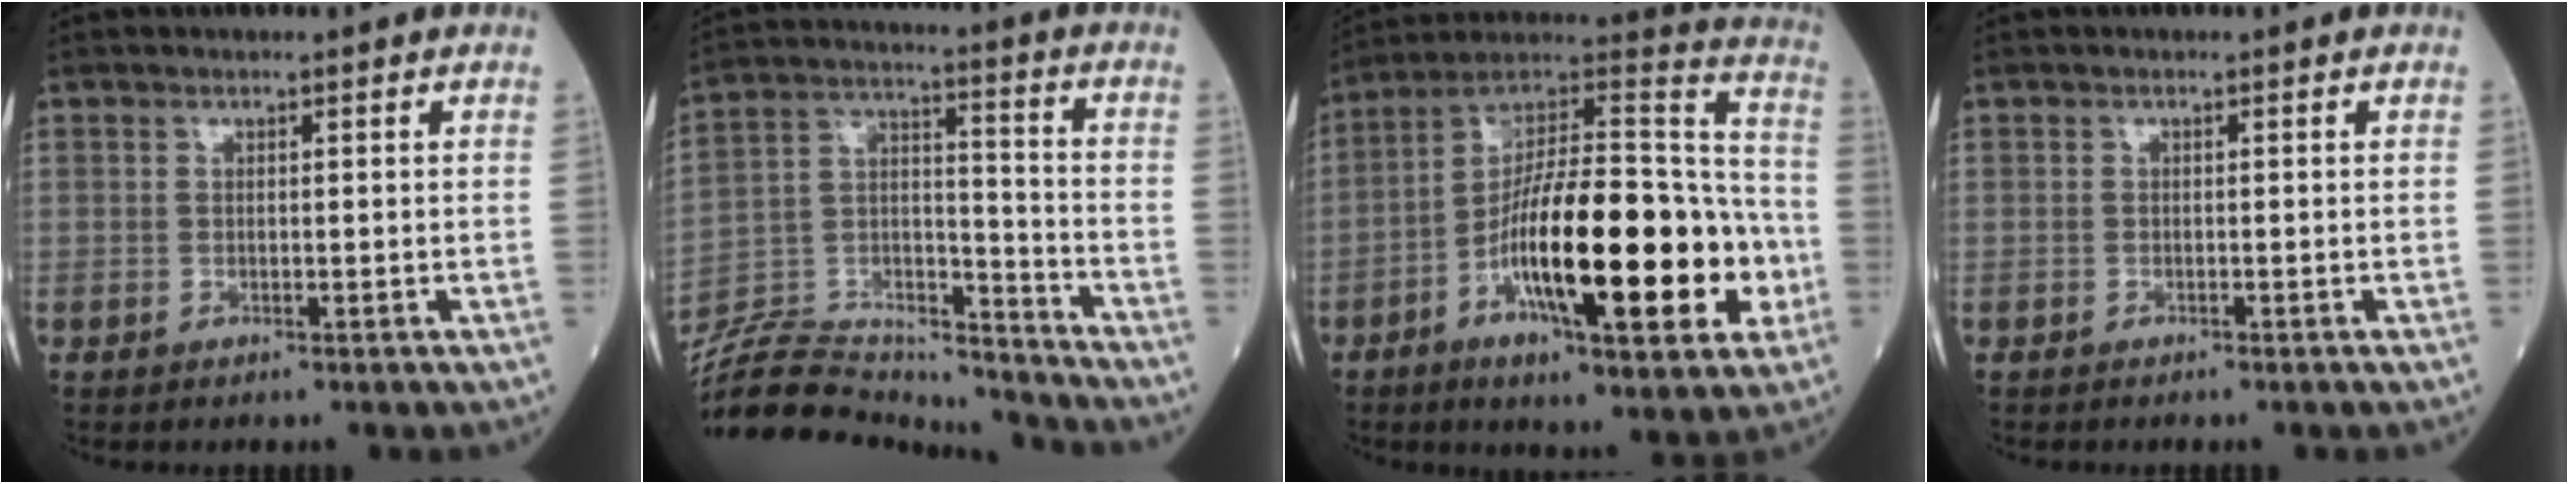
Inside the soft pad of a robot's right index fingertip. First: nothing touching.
{"total": 23.5, "force": [-22.2, 4.1, 6.8], "torque": [-0.189, 0.006, -0.372]}
{"total": 28.7, "force": [-7.3, 7.6, 26.7], "torque": [-0.416, 0.011, -0.112]}
{"total": 0.9, "force": [-0.5, 0.5, 0.5], "torque": [-0.020, -0.001, -0.006]}